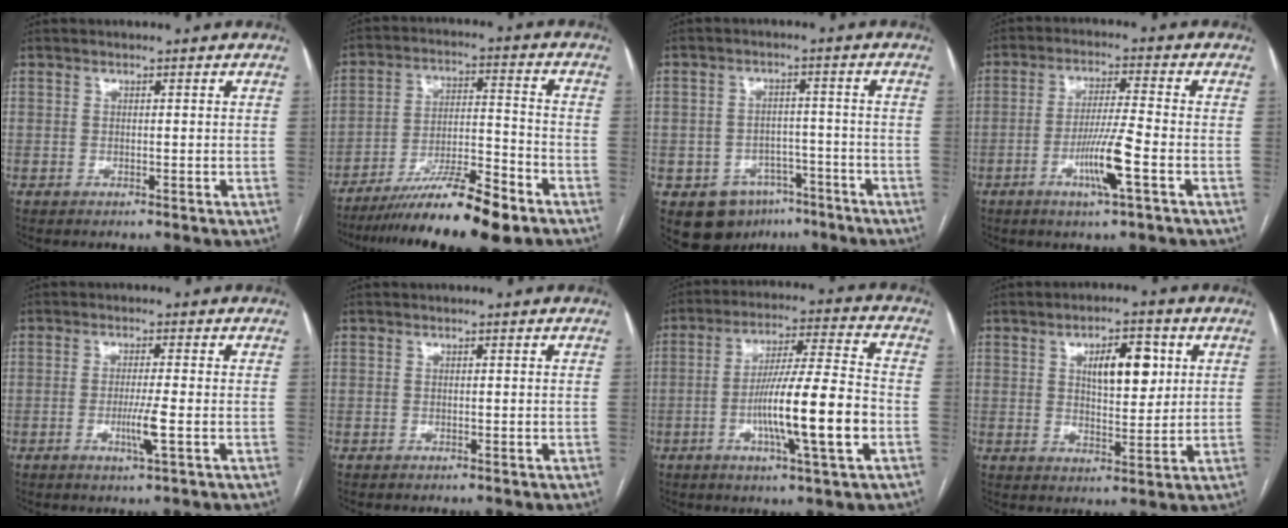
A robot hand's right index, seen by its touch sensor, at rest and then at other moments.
{"total": 14.4, "force": [-10.6, 1.2, 9.7], "torque": [-0.166, -0.014, -0.181]}
{"total": 5.8, "force": [-3.3, 4.7, 0.8], "torque": [-0.004, 0.012, -0.040]}
{"total": 7.7, "force": [-2.9, -0.4, 7.1], "torque": [-0.140, -0.009, -0.054]}
{"total": 3.8, "force": [-1.0, -0.5, 3.6], "torque": [-0.074, -0.010, -0.018]}
{"total": 0.0}
{"total": 14.2, "force": [-3.7, 0.1, 13.7], "torque": [-0.242, -0.003, -0.064]}
{"total": 8.1, "force": [2.6, 3.1, 7.0], "torque": [-0.108, 0.008, 0.045]}